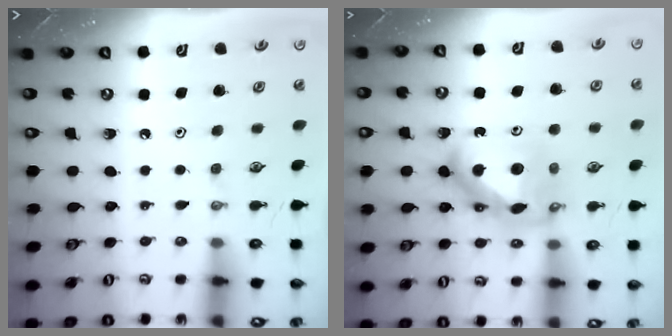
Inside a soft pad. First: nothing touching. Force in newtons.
{"total": 15.7, "press": 15.7, "slide": 0.6}